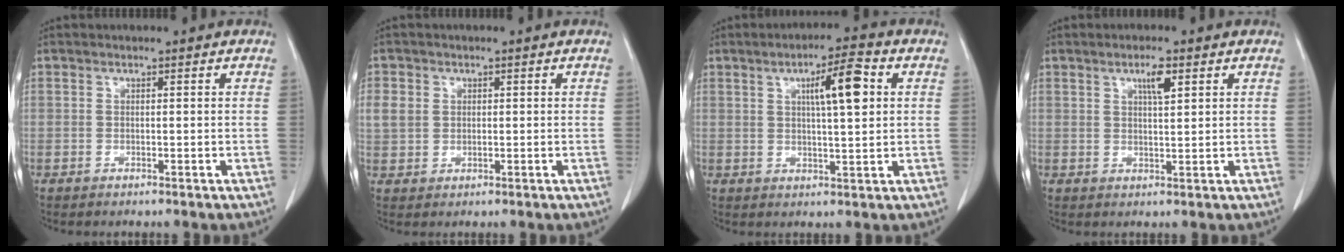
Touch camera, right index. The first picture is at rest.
{"total": 3.6, "force": [1.0, 3.1, 1.6], "torque": [-0.034, 0.008, 0.023]}
{"total": 8.2, "force": [2.5, 1.1, 7.7], "torque": [-0.125, 0.010, 0.039]}
{"total": 3.5, "force": [1.8, 0.6, 2.9], "torque": [-0.051, -0.001, 0.030]}